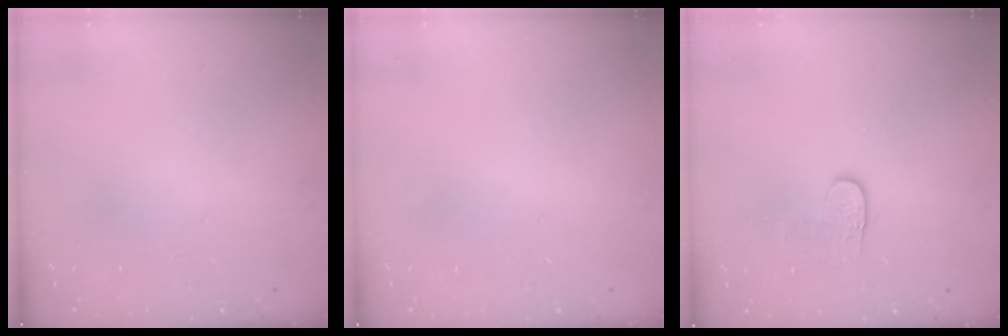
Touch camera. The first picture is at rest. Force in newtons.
{"total": 0.6, "press": 0.6, "slide": 0.2}
{"total": 3.7, "press": 3.7, "slide": 0.2}